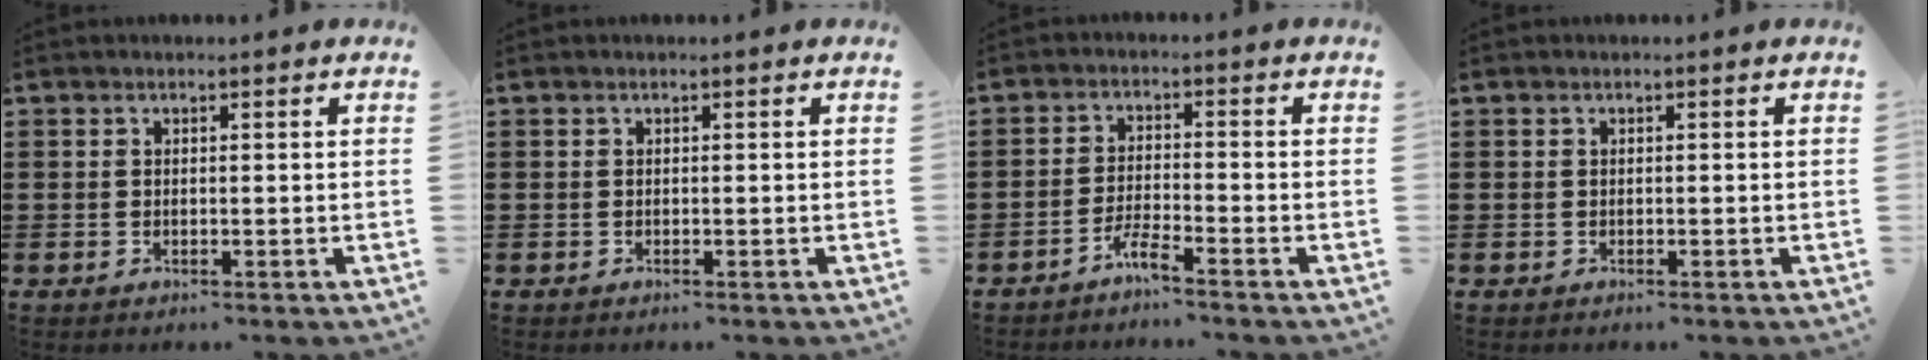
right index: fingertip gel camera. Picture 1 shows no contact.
{"total": 0.0}
{"total": 3.0, "force": [-2.7, -0.2, 1.3], "torque": [-0.034, 0.000, -0.055]}
{"total": 0.0}